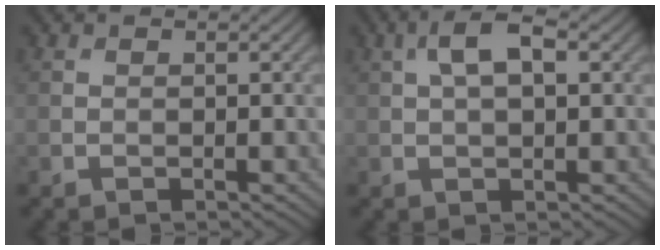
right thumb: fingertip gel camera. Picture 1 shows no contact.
{"total": 5.4, "force": [1.6, 2.4, 4.6], "torque": [-0.093, 0.009, 0.025]}